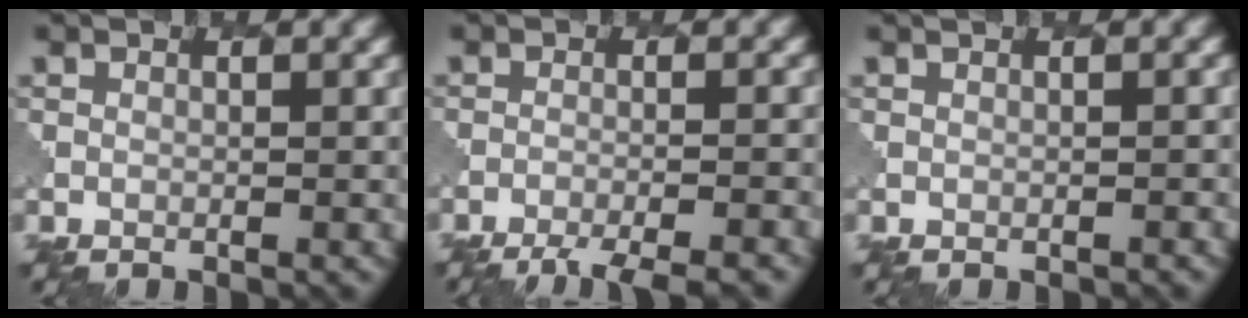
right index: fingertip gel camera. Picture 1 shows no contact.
{"total": 5.5, "force": [-4.7, 0.9, 2.7], "torque": [-0.038, -0.011, -0.073]}
{"total": 0.9, "force": [-0.1, 0.3, 0.8], "torque": [-0.003, -0.002, -0.003]}